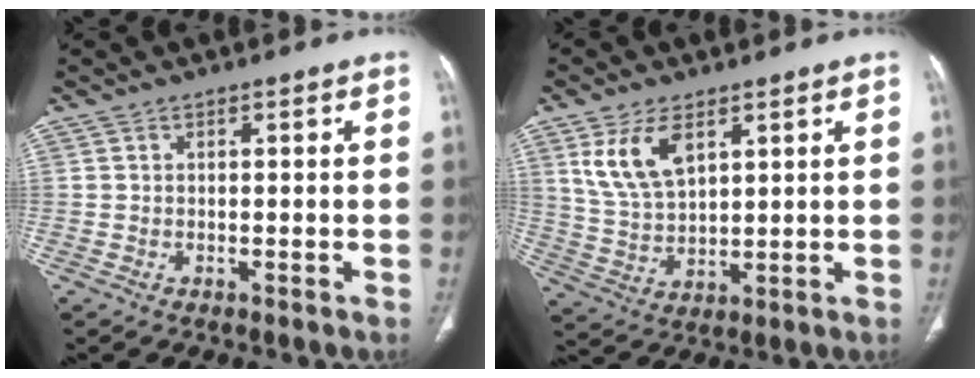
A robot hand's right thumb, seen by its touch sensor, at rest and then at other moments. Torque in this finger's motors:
{"motor_torque": [-0.08, 0.22, 0.20, -0.02, 0.06]}